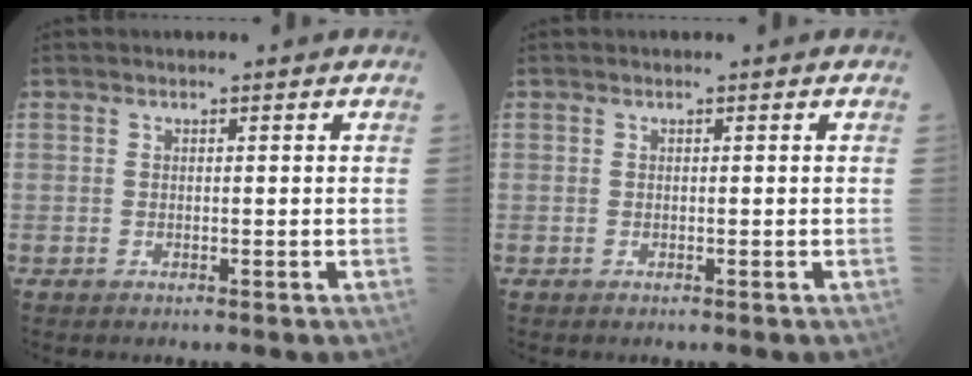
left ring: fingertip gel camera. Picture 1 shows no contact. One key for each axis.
{"total": 0.0}